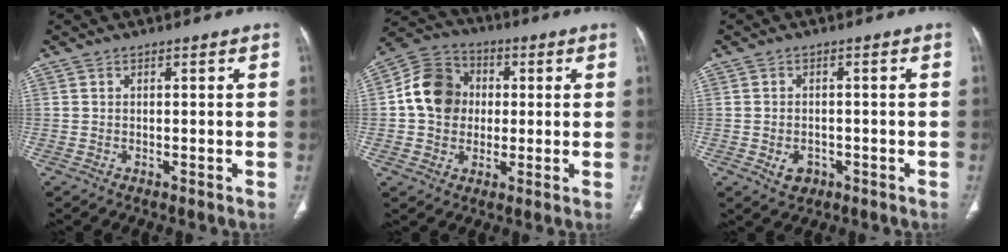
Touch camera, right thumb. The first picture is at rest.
{"total": 11.6, "force": [0.7, 10.0, 5.9], "torque": [-0.084, 0.020, 0.003]}
{"total": 3.3, "force": [-1.3, 2.5, 1.8], "torque": [-0.021, 0.007, -0.012]}